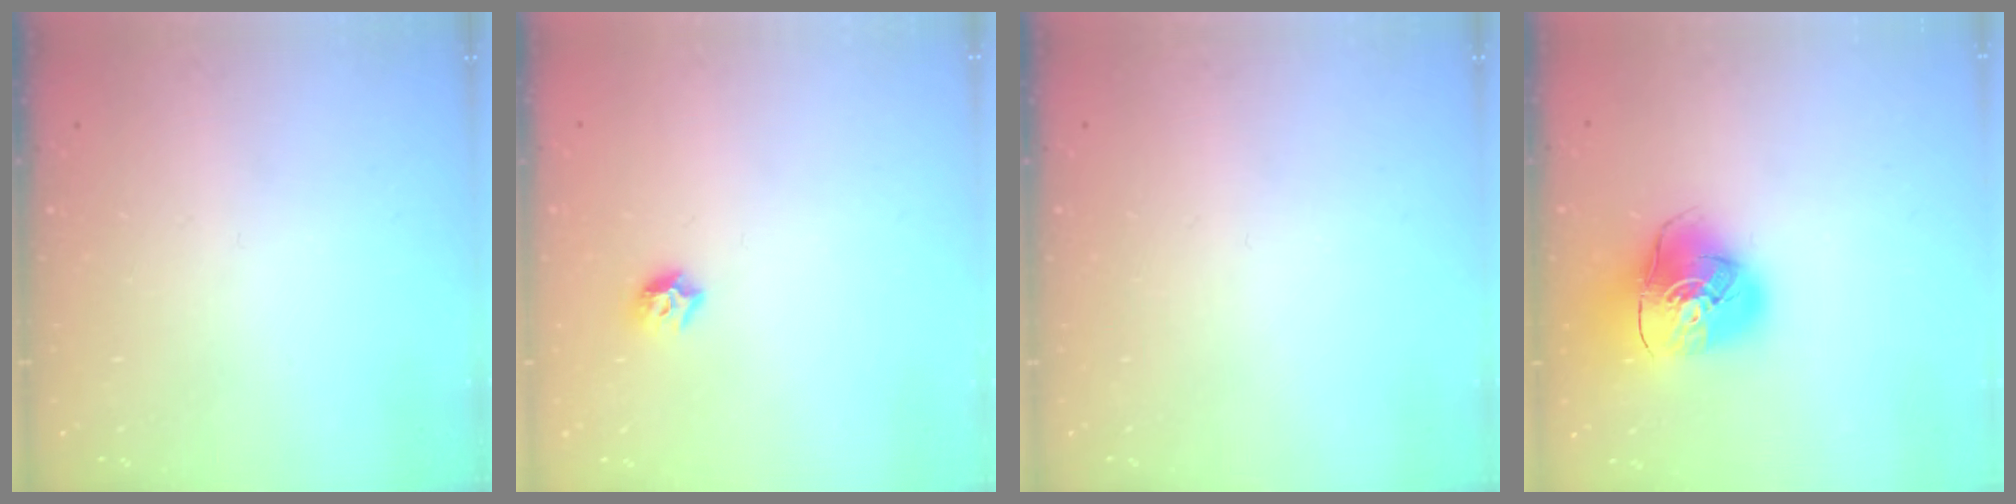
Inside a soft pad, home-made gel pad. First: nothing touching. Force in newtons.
{"total": 6.2, "press": 6.2, "slide": 0.8}
{"total": 0.0}
{"total": 12.8, "press": 12.6, "slide": 1.9}